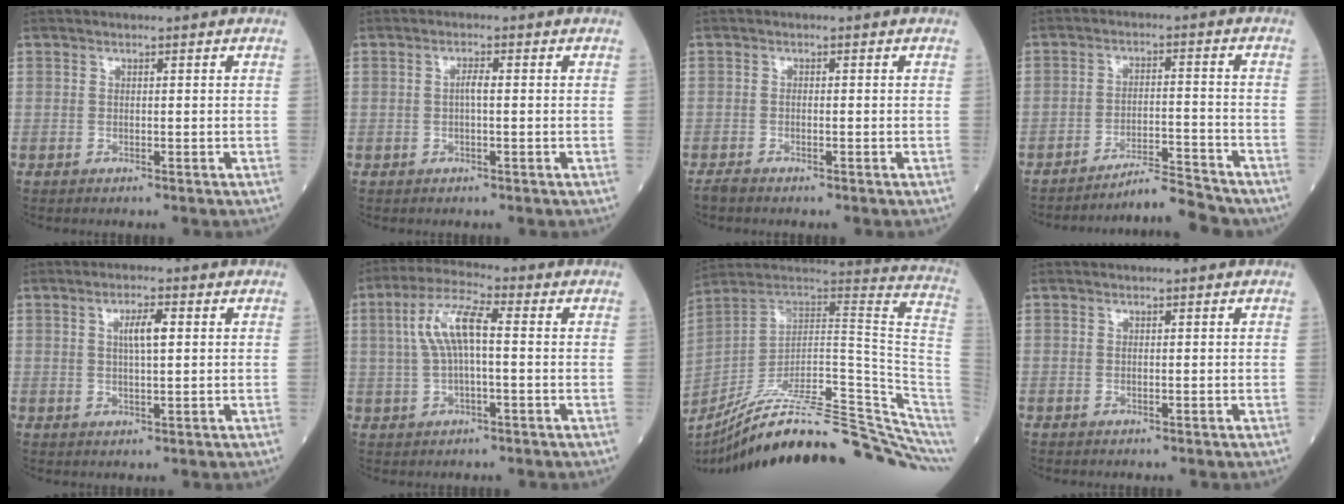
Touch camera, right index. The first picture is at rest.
{"total": 1.5, "force": [-0.1, 0.2, 1.5], "torque": [-0.028, 0.004, -0.002]}
{"total": 1.3, "force": [-1.0, 0.2, 0.8], "torque": [-0.019, -0.002, -0.019]}
{"total": 7.1, "force": [-7.0, -0.5, 0.4], "torque": [-0.003, 0.012, -0.119]}
{"total": 3.8, "force": [1.0, 0.6, 3.6], "torque": [-0.065, 0.003, 0.018]}
{"total": 7.8, "force": [0.9, 1.9, 7.5], "torque": [-0.157, 0.025, 0.016]}
{"total": 29.6, "force": [-23.4, 2.0, 18.0], "torque": [-0.151, 0.015, -0.342]}
{"total": 0.0}